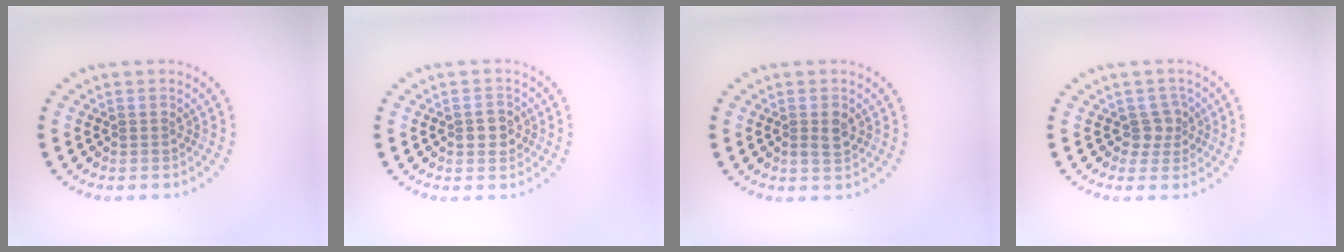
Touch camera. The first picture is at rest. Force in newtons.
{"total": 1.7, "press": 1.7, "slide": 0.2}
{"total": 1.7, "press": 1.7, "slide": 0.2}
{"total": 1.8, "press": 1.4, "slide": 1.1}